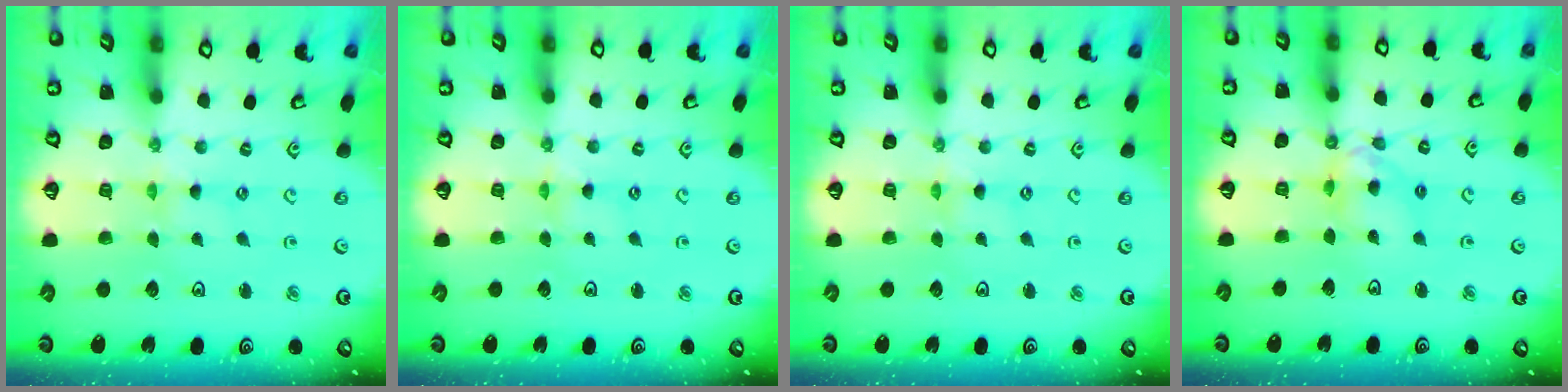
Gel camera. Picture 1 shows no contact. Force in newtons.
{"total": 0.0}
{"total": 0.0}
{"total": 9.2, "press": 9.1, "slide": 0.9}